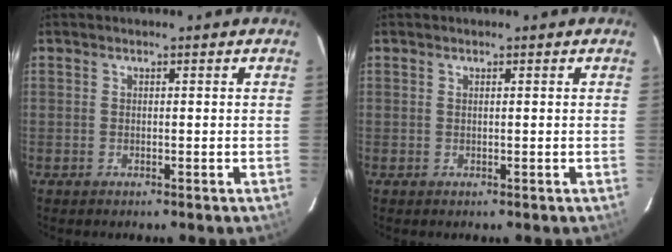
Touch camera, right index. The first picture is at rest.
{"total": 0.0}